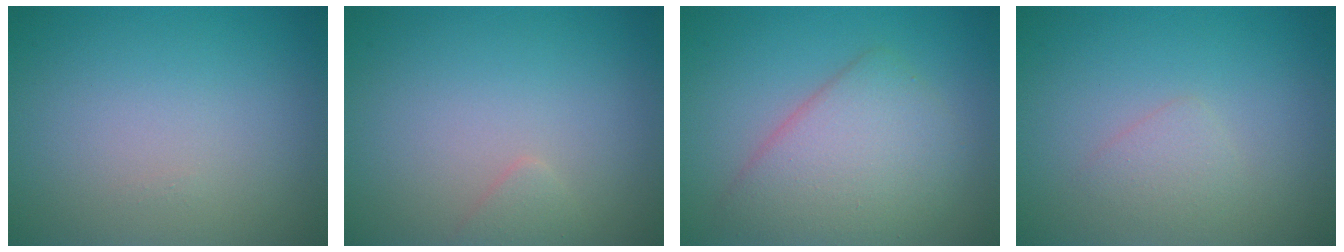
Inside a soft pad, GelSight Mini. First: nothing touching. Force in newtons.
{"total": 0.9, "press": 0.9, "slide": 0.1}
{"total": 5.4, "press": 5.4, "slide": 0.1}
{"total": 1.3, "press": 1.3, "slide": 0.1}